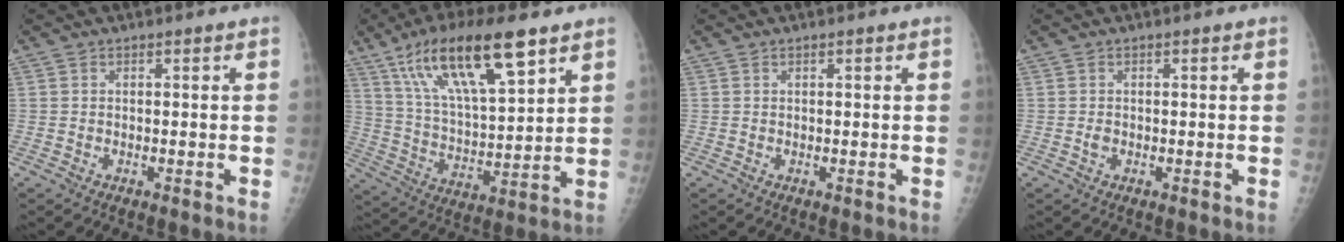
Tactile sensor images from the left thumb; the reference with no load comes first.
{"total": 19.2, "force": [11.1, 5.3, 14.7], "torque": [-0.243, -0.034, 0.209]}
{"total": 0.5, "force": [0.2, 0.1, 0.4], "torque": [-0.007, 0.000, 0.004]}
{"total": 1.0, "force": [-0.2, 0.7, 0.7], "torque": [-0.008, 0.001, -0.002]}